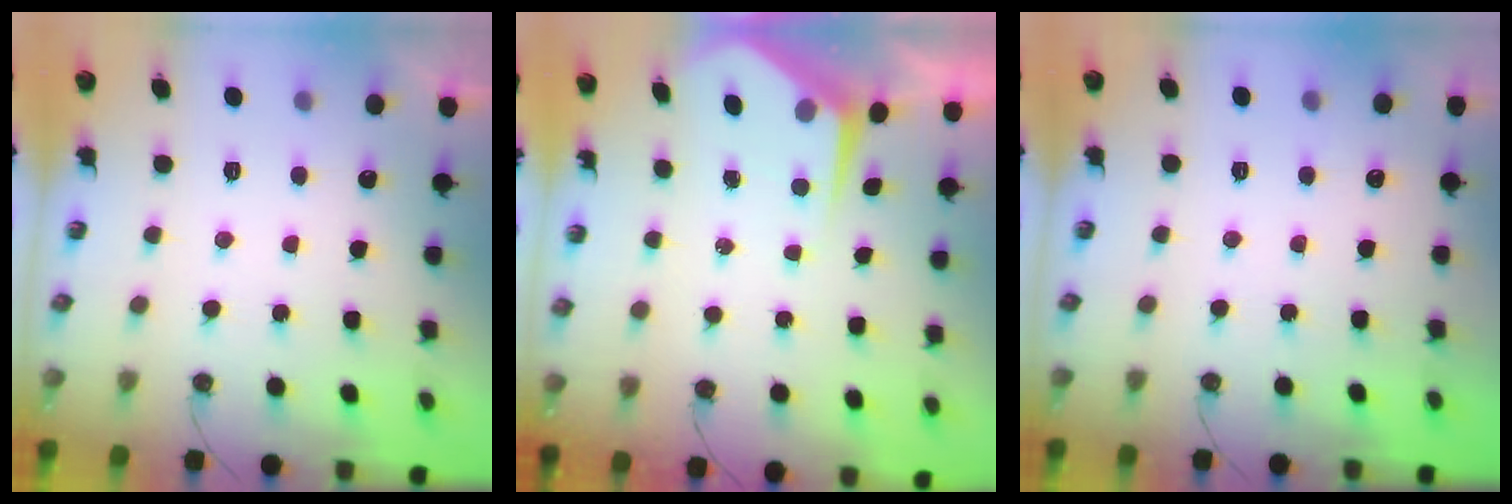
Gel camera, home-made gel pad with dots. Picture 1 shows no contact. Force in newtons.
{"total": 4.7, "press": 4.7, "slide": 0.4}
{"total": 0.0}